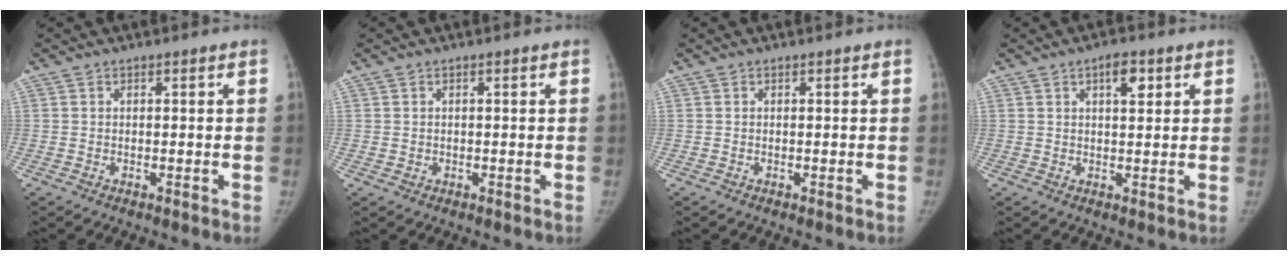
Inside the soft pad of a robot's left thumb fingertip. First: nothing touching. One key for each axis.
{"total": 0.7, "fx": -0.1, "fy": 0.7, "fz": 0.1, "tx": 0.001, "ty": 0.000, "tz": 0.000}
{"total": 0.0}
{"total": 4.0, "fx": 1.9, "fy": 1.8, "fz": 3.0, "tx": -0.035, "ty": -0.006, "tz": 0.027}